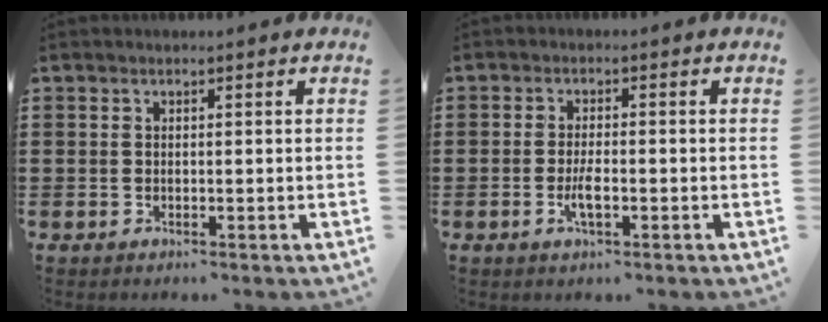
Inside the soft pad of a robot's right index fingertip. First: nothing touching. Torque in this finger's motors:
{"motor_torque": [1.28, 0.86, 0.09, 0.09]}